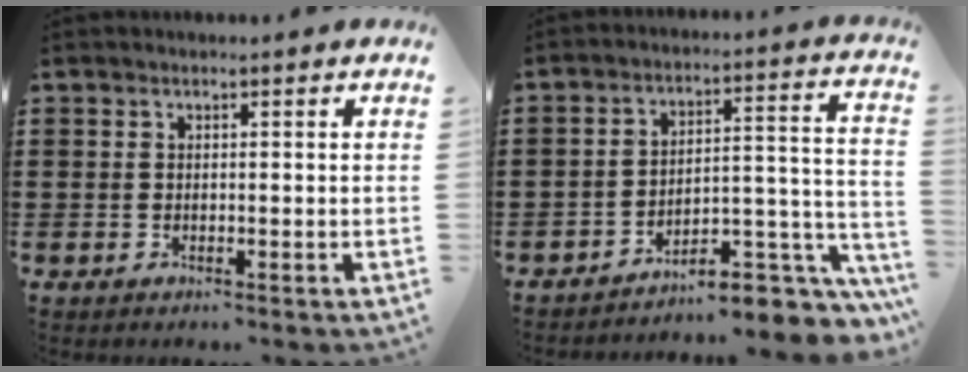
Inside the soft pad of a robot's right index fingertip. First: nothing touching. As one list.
[{"total": 8.0, "force": [-6.7, 2.4, 3.7], "torque": [-0.041, 0.007, -0.125]}]